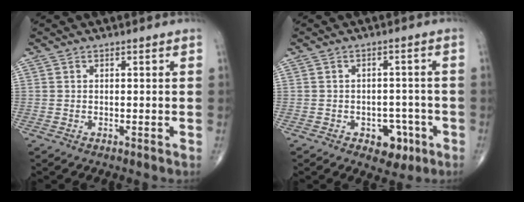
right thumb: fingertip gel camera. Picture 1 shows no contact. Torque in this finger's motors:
{"motor_torque": [2.47, 1.31, 0.34, -0.06, 0.00]}